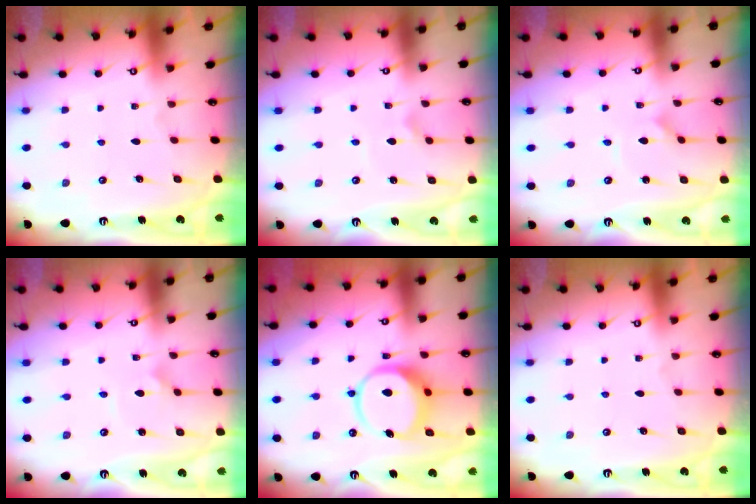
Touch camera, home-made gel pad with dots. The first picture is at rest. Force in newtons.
{"total": 1.7, "press": 1.6, "slide": 0.1}
{"total": 0.9, "press": 0.9, "slide": 0.0}
{"total": 2.1, "press": 2.1, "slide": 0.0}
{"total": 9.9, "press": 9.8, "slide": 1.6}
{"total": 0.0}